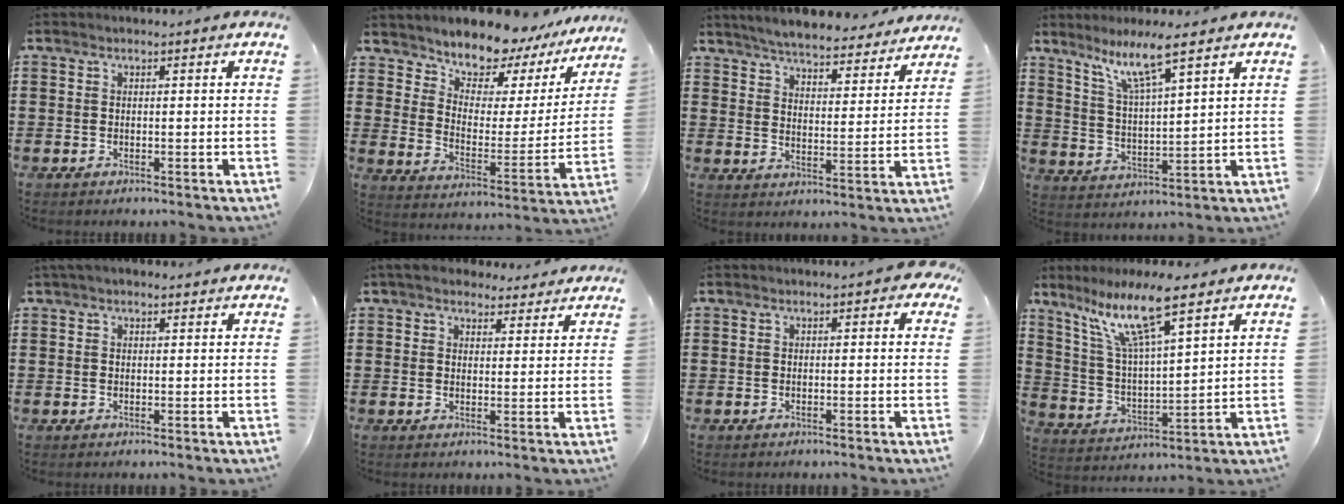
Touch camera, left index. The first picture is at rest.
{"total": 8.5, "force": [8.1, 2.4, 0.8], "torque": [-0.048, -0.070, 0.143]}
{"total": 5.3, "force": [5.2, -0.1, 0.9], "torque": [-0.042, -0.036, 0.090]}
{"total": 8.2, "force": [6.0, 1.0, 5.5], "torque": [-0.115, -0.018, 0.103]}
{"total": 1.5, "force": [1.2, 0.6, 0.7], "torque": [-0.017, 0.005, 0.023]}
{"total": 4.5, "force": [4.1, 1.6, 1.3], "torque": [-0.038, -0.005, 0.077]}
{"total": 0.7, "force": [0.1, 0.4, 0.6], "torque": [-0.013, 0.004, 0.000]}
{"total": 11.7, "force": [8.2, 1.9, 8.1], "torque": [-0.180, -0.026, 0.142]}